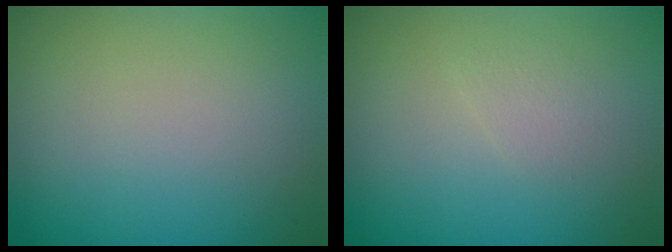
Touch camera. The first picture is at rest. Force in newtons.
{"total": 0.9, "press": 0.9, "slide": 0.0}